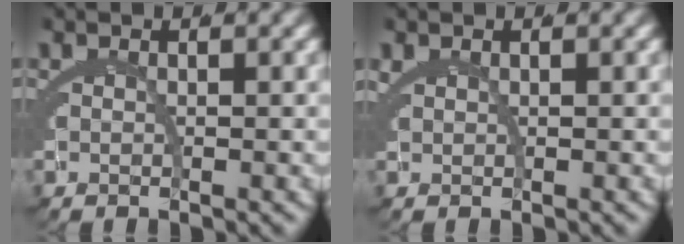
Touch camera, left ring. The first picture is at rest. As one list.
[{"total": 0.6, "force": [0.5, 0.3, 0.2], "torque": [-0.008, 0.000, 0.013]}]